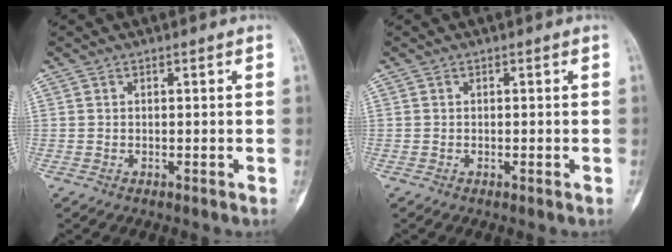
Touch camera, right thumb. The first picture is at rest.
{"total": 0.7, "force": [-0.2, 0.1, 0.6], "torque": [-0.008, -0.001, -0.003]}